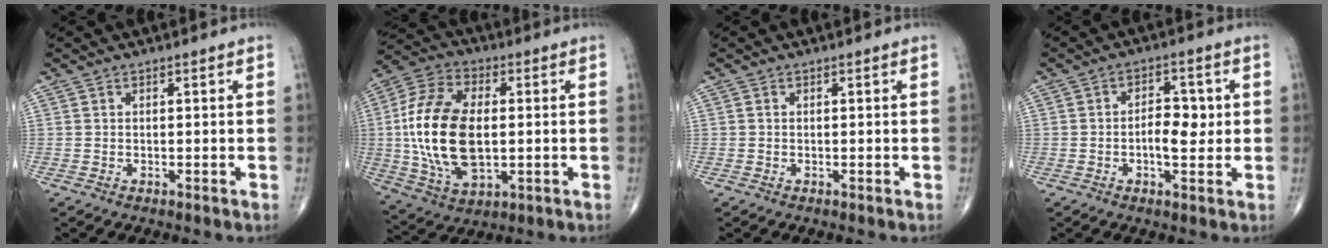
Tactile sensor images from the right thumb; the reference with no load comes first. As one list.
[{"total": 19.6, "force": [-0.2, 10.9, 16.3], "torque": [-0.333, 0.000, 0.001]}, {"total": 0.0}, {"total": 6.0, "force": [-0.2, 3.1, 5.1], "torque": [-0.063, 0.005, -0.006]}]